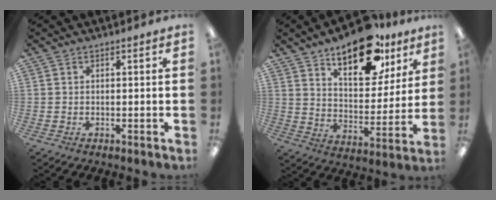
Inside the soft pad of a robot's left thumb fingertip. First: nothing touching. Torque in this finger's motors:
{"motor_torque": [0.42, 0.59, 1.24, -1.53, 0.11]}